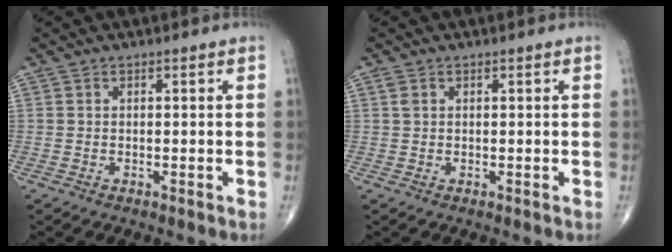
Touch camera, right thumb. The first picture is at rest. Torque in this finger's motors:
{"motor_torque": [0.37, 0.34, 0.49, 0.17, -0.02]}